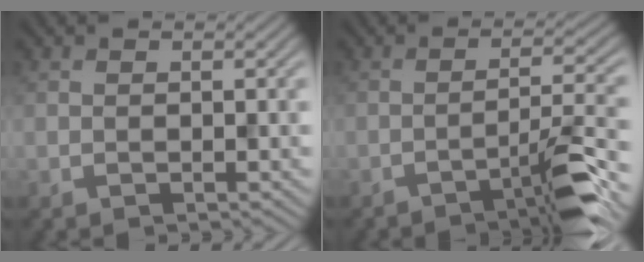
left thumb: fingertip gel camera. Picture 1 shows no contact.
{"total": 5.6, "force": [-3.7, 0.4, 4.2], "torque": [-0.057, 0.018, -0.070]}